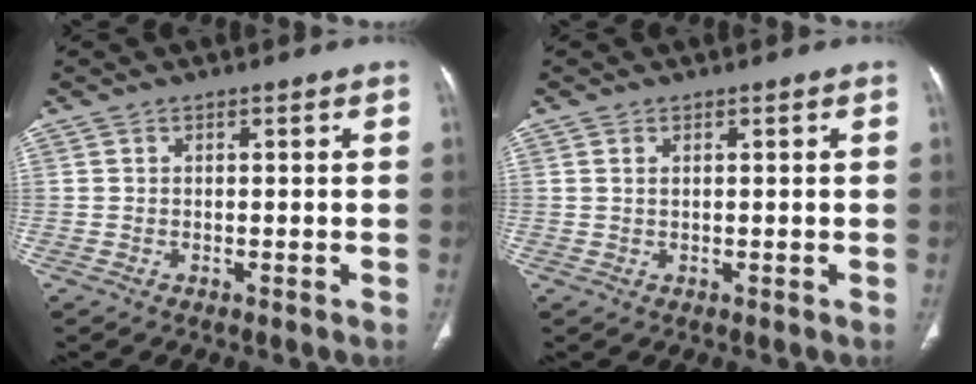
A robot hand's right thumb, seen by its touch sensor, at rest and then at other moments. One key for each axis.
{"total": 0.8, "fx": 0.4, "fy": 0.4, "fz": 0.6, "tx": -0.015, "ty": 0.004, "tz": 0.009}